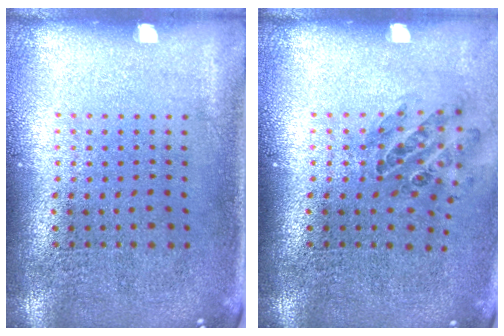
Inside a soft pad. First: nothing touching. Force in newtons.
{"total": 0.9, "press": 0.8, "slide": 0.1}